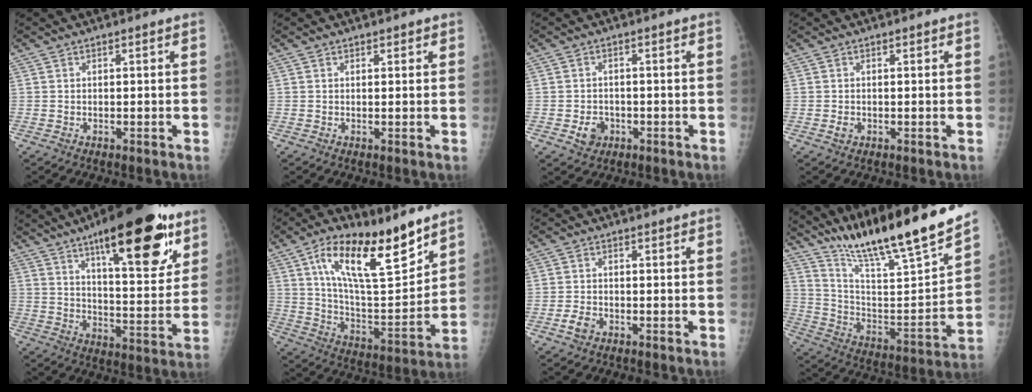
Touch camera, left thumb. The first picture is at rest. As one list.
[{"total": 0.9, "force": [0.7, 0.6, 0.3], "torque": [0.007, -0.003, 0.005]}, {"total": 3.7, "force": [-1.2, 3.1, 1.5], "torque": [-0.011, 0.005, -0.016]}, {"total": 1.1, "force": [-0.2, 1.0, 0.6], "torque": [-0.006, 0.001, -0.002]}, {"total": 19.8, "force": [11.1, 6.2, 15.2], "torque": [-0.183, -0.049, 0.161]}, {"total": 21.1, "force": [12.2, 7.2, 15.6], "torque": [-0.230, -0.060, 0.219]}, {"total": 2.6, "force": [-1.3, 1.7, 1.4], "torque": [-0.024, 0.004, -0.023]}, {"total": 23.9, "force": [19.9, 1.7, 13.2], "torque": [-0.199, -0.107, 0.331]}]